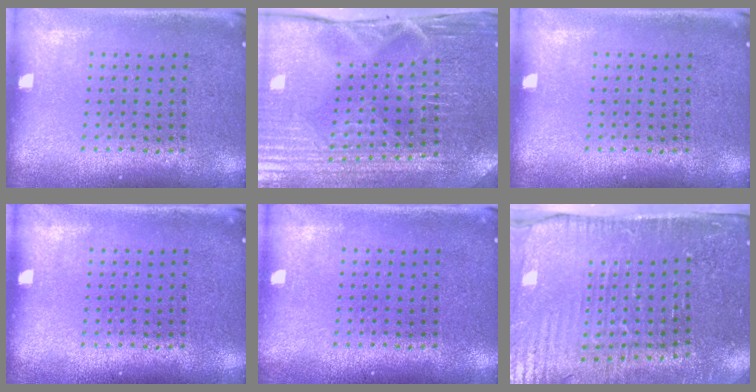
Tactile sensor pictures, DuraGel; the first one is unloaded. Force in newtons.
{"total": 4.1, "press": 4.1, "slide": 0.5}
{"total": 0.0}
{"total": 0.0}
{"total": 0.5, "press": 0.5, "slide": 0.1}
{"total": 4.2, "press": 3.7, "slide": 2.1}